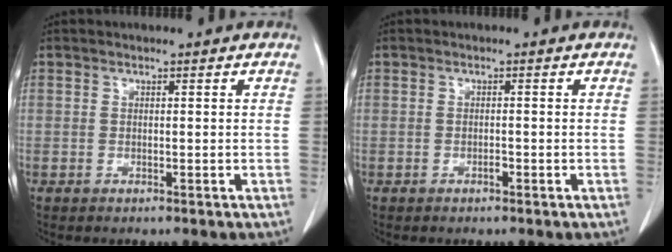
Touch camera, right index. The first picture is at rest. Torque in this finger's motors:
{"motor_torque": [0.08, -0.01, 0.05, 0.01]}